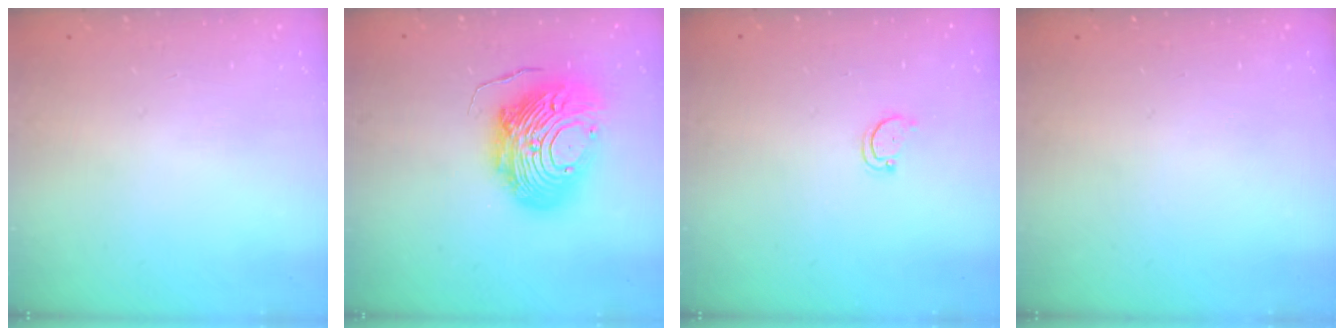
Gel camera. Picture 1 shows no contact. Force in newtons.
{"total": 19.8, "press": 19.7, "slide": 1.9}
{"total": 2.9, "press": 2.9, "slide": 0.4}
{"total": 0.0}